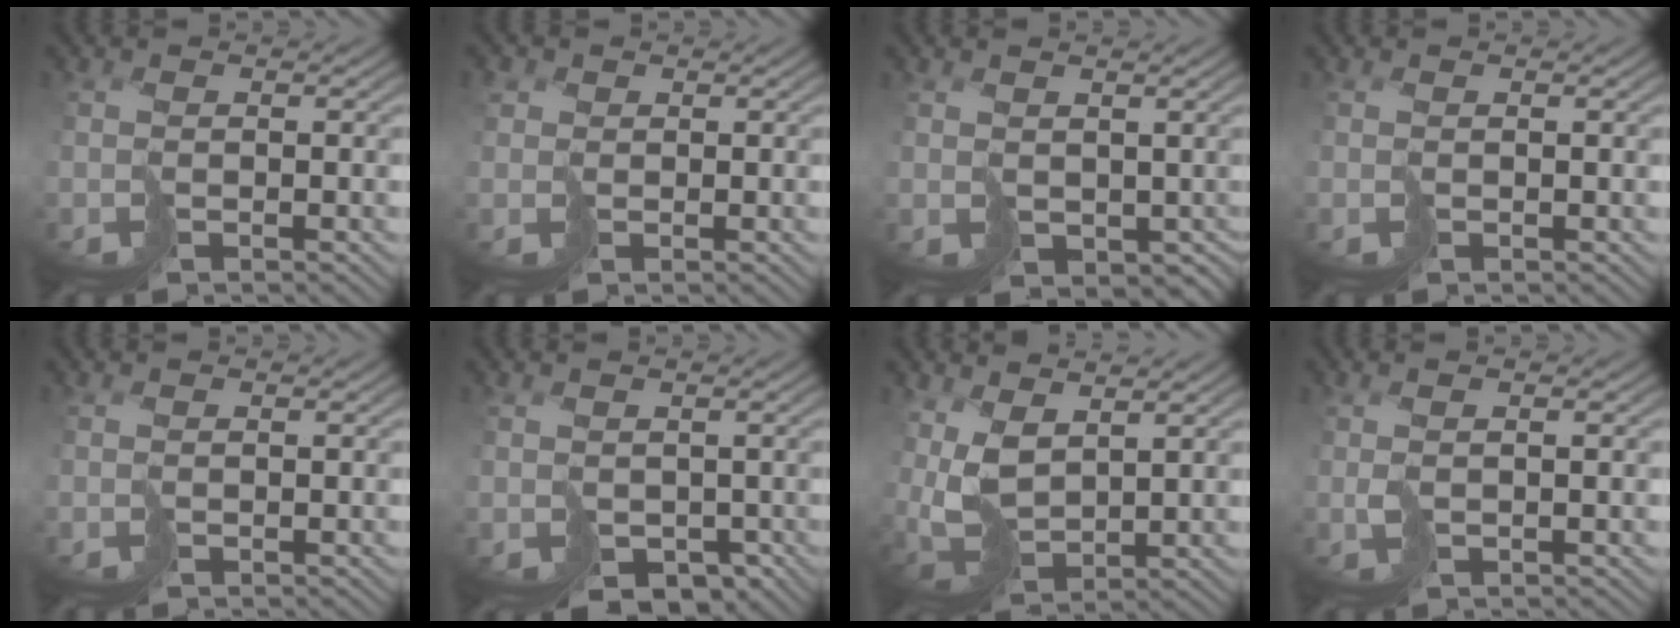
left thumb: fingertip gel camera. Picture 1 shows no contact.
{"total": 1.9, "force": [0.7, 1.7, 0.6], "torque": [-0.021, 0.003, 0.010]}
{"total": 3.2, "force": [0.7, 2.2, 2.2], "torque": [-0.051, -0.014, 0.015]}
{"total": 0.7, "force": [0.5, 0.1, 0.5], "torque": [-0.013, 0.003, 0.010]}
{"total": 0.5, "force": [0.2, 0.3, 0.3], "torque": [-0.011, 0.003, 0.006]}
{"total": 3.5, "force": [-0.9, 2.5, 2.3], "torque": [-0.050, -0.011, -0.014]}
{"total": 7.5, "force": [3.0, 3.8, 5.7], "torque": [-0.161, -0.003, 0.063]}
{"total": 2.1, "force": [0.4, 0.4, 2.0], "torque": [-0.045, 0.008, 0.007]}